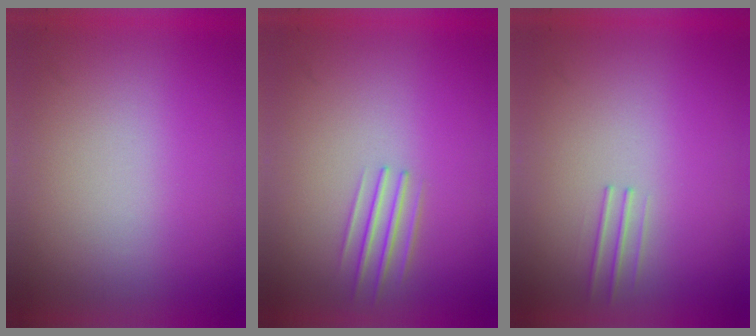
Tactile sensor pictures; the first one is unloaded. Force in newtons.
{"total": 1.9}
{"total": 1.1}